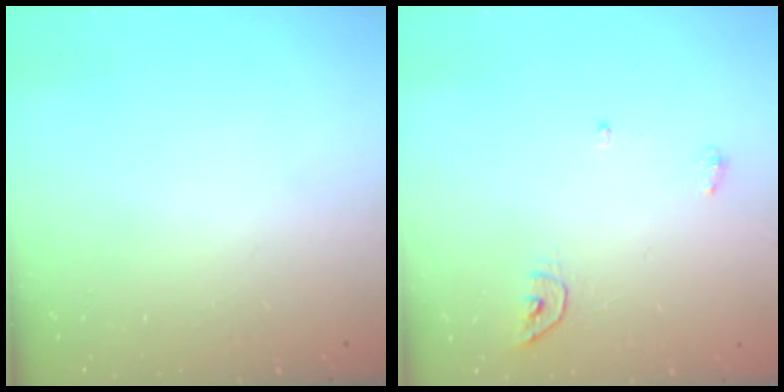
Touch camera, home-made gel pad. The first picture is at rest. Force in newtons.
{"total": 4.5, "press": 4.5, "slide": 0.2}